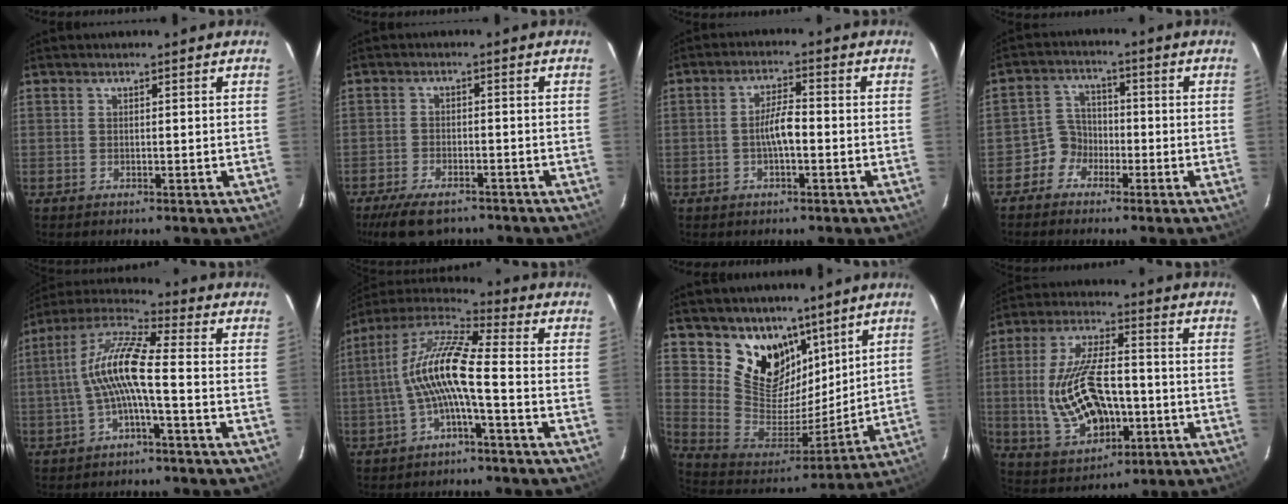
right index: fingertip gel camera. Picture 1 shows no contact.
{"total": 9.3, "force": [-7.3, 3.6, 4.4], "torque": [-0.108, -0.011, -0.120]}
{"total": 4.5, "force": [-1.1, 1.1, 4.2], "torque": [-0.080, 0.007, -0.019]}
{"total": 4.6, "force": [-2.8, 3.7, -0.1], "torque": [0.001, 0.024, -0.055]}
{"total": 10.2, "force": [-1.8, 1.4, 9.9], "torque": [-0.210, 0.017, -0.036]}
{"total": 11.4, "force": [-2.3, 1.6, 11.1], "torque": [-0.226, 0.016, -0.047]}
{"total": 15.7, "force": [10.2, 10.2, 6.1], "torque": [-0.129, -0.009, 0.203]}
{"total": 16.8, "force": [-2.6, 8.4, 14.3], "torque": [-0.298, -0.002, -0.025]}